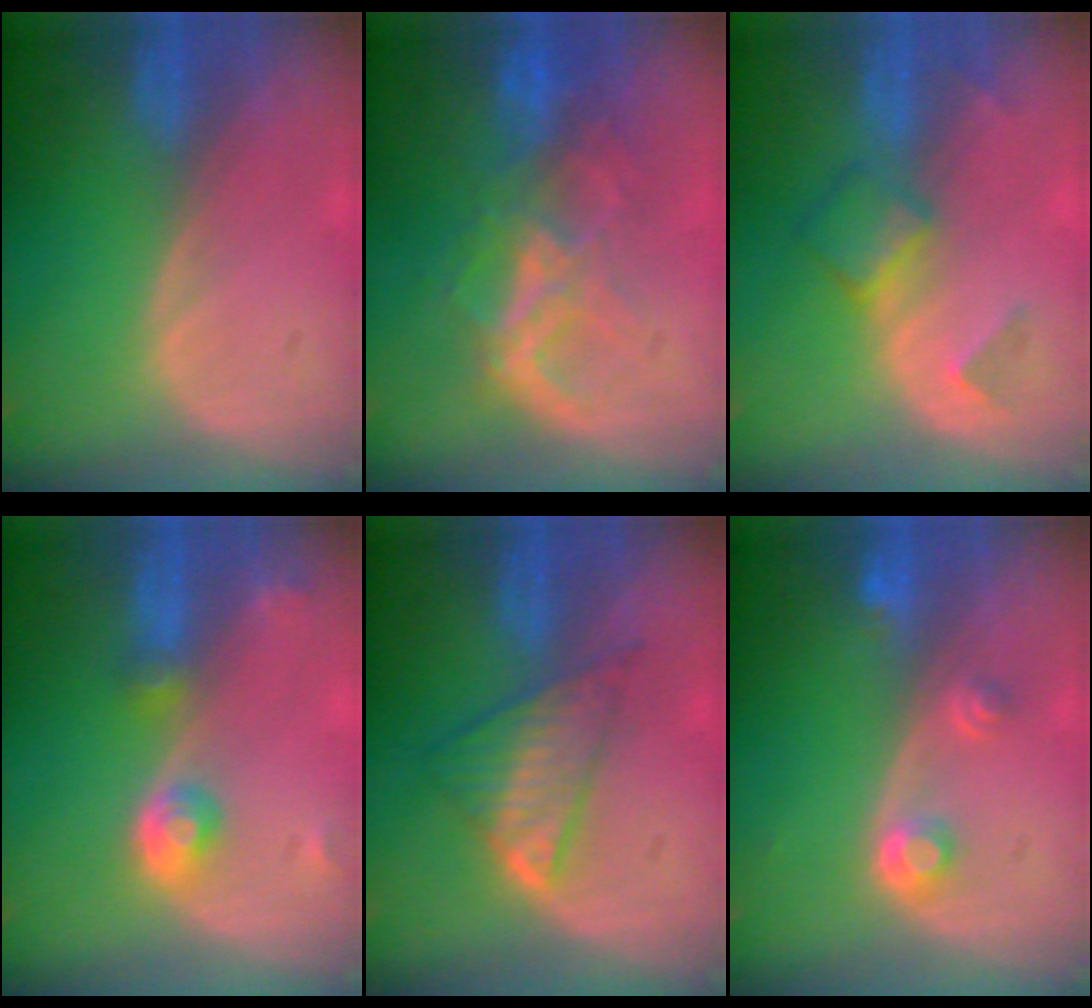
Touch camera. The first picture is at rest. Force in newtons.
{"total": 8.7, "press": 7.6, "slide": 4.4}
{"total": 4.8, "press": 4.6, "slide": 1.4}
{"total": 4.4, "press": 4.1, "slide": 1.8}
{"total": 5.8, "press": 5.6, "slide": 1.6}
{"total": 3.0, "press": 2.8, "slide": 1.0}